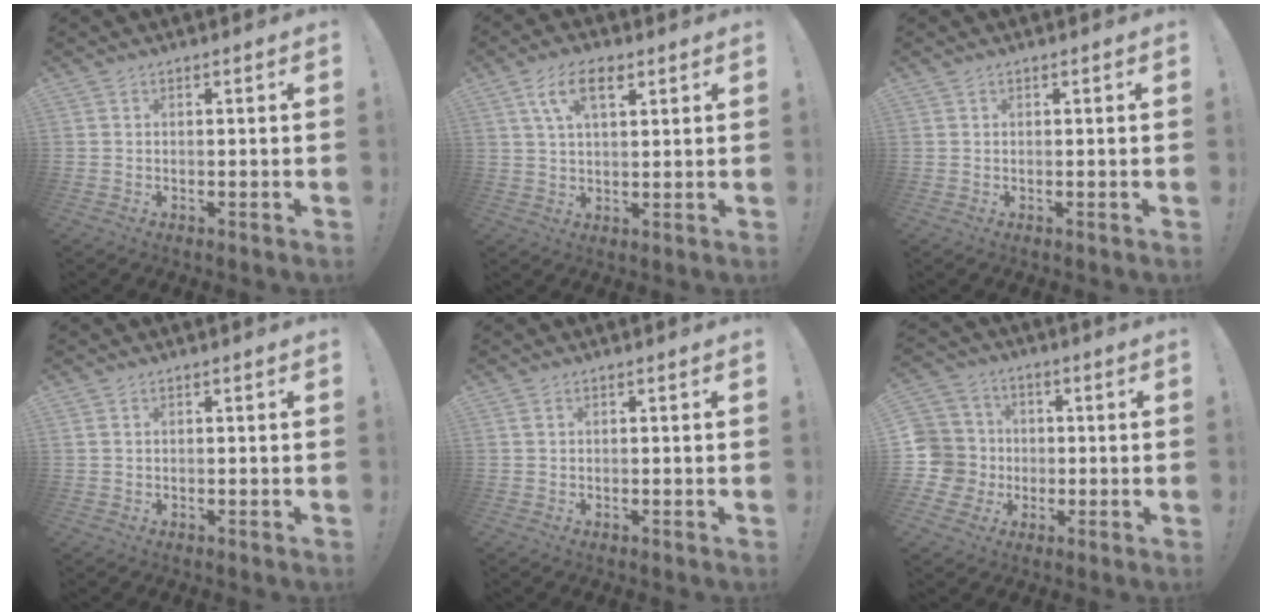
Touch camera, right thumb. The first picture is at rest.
{"total": 8.7, "force": [4.0, 4.1, 6.5], "torque": [-0.112, 0.002, 0.072]}
{"total": 0.0}
{"total": 0.8, "force": [0.5, 0.5, 0.5], "torque": [-0.016, 0.004, 0.010]}
{"total": 0.5, "force": [0.2, 0.2, 0.4], "torque": [-0.009, 0.001, 0.004]}
{"total": 11.2, "force": [-0.7, 10.6, 3.6], "torque": [-0.069, 0.009, -0.004]}